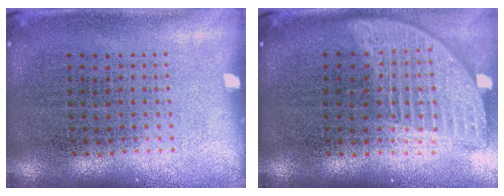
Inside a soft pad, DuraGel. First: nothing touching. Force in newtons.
{"total": 1.9, "press": 1.6, "slide": 1.2}